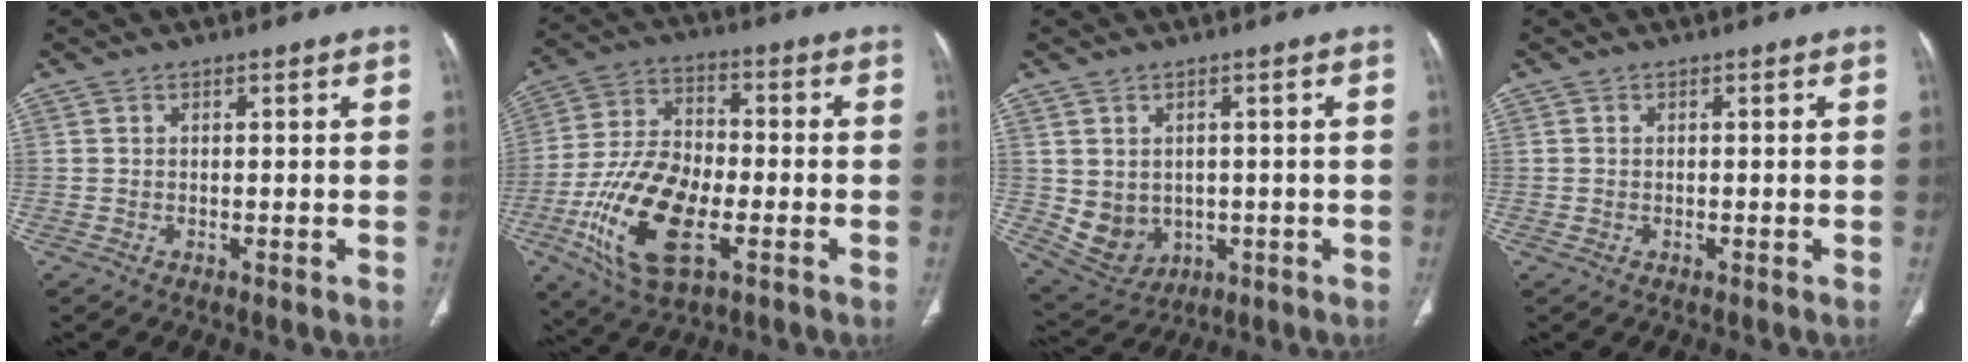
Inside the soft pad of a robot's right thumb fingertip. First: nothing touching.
{"total": 17.8, "force": [-5.7, 8.9, 14.2], "torque": [-0.277, 0.011, -0.104]}
{"total": 7.8, "force": [-0.6, 6.8, 3.9], "torque": [-0.053, -0.001, 0.018]}
{"total": 0.0}